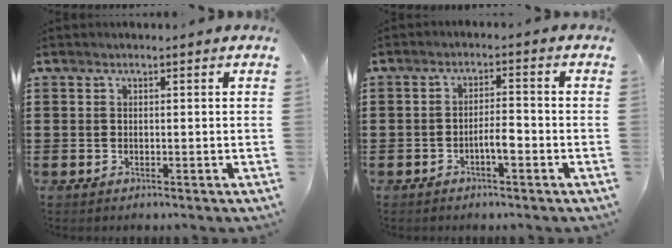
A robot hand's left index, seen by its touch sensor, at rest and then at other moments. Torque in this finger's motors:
{"motor_torque": [0.17, 0.13, 0.07, 0.06]}